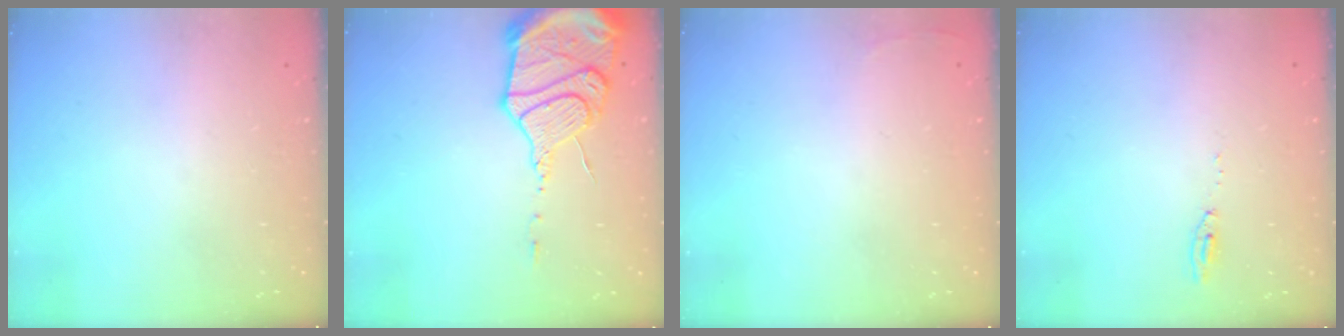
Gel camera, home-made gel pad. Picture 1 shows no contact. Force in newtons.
{"total": 17.0, "press": 16.9, "slide": 1.6}
{"total": 2.5, "press": 2.4, "slide": 0.9}
{"total": 4.8, "press": 4.8, "slide": 0.6}